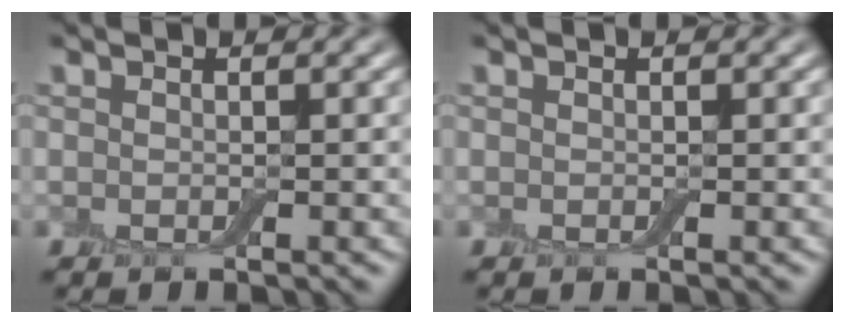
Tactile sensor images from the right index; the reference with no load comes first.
{"total": 0.0}